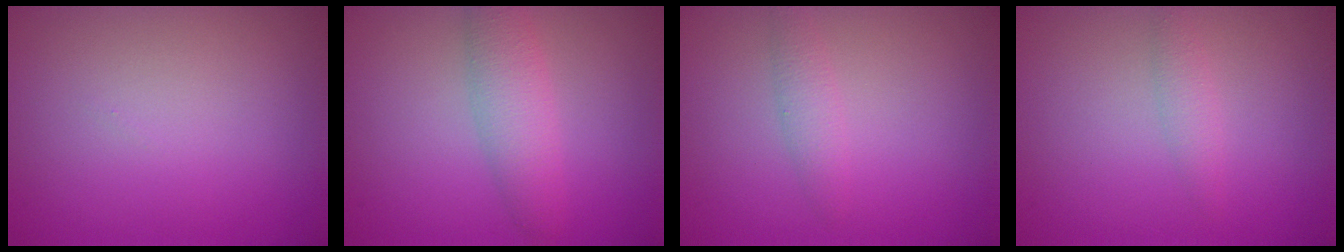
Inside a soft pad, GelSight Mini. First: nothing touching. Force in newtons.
{"total": 3.3, "press": 3.3, "slide": 0.1}
{"total": 1.5, "press": 1.5, "slide": 0.1}
{"total": 1.2, "press": 1.2, "slide": 0.0}